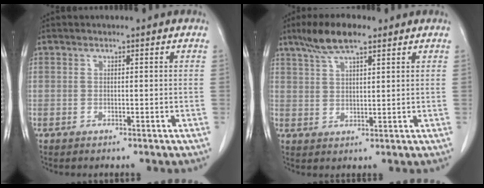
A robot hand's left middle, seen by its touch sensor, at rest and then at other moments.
{"total": 7.1, "force": [5.0, 1.4, 4.8], "torque": [-0.101, 0.013, 0.093]}